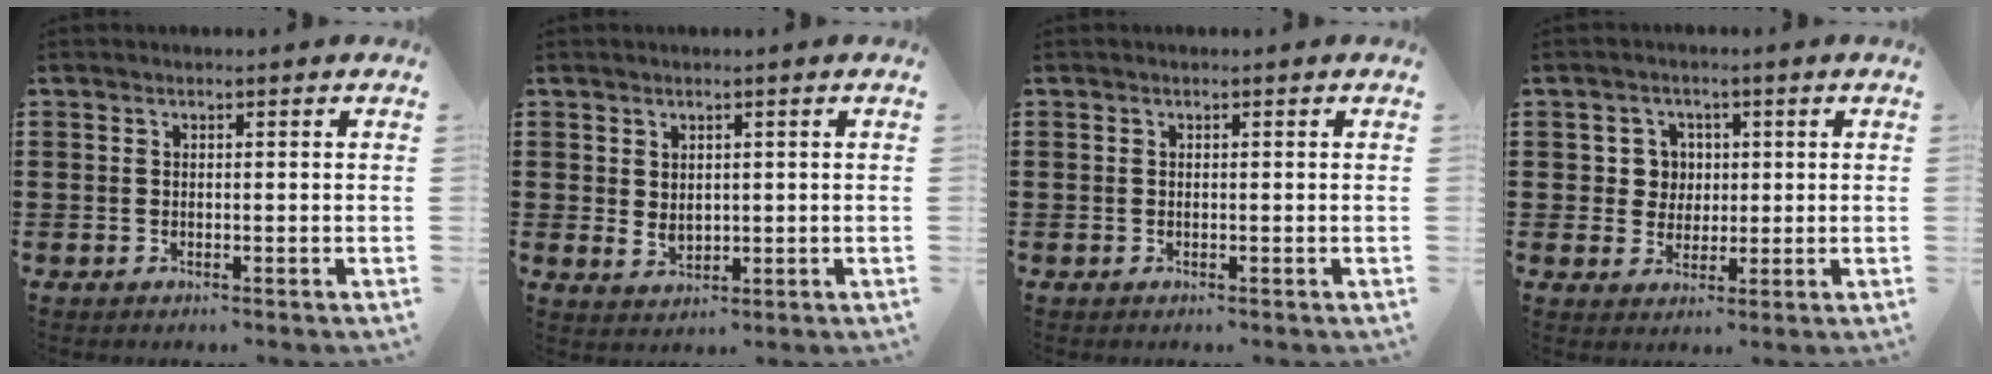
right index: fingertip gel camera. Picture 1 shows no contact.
{"total": 2.2, "force": [0.9, 1.7, 1.1], "torque": [-0.025, 0.005, 0.018]}
{"total": 0.0}
{"total": 4.2, "force": [0.6, 4.0, 1.3], "torque": [-0.043, 0.015, 0.008]}